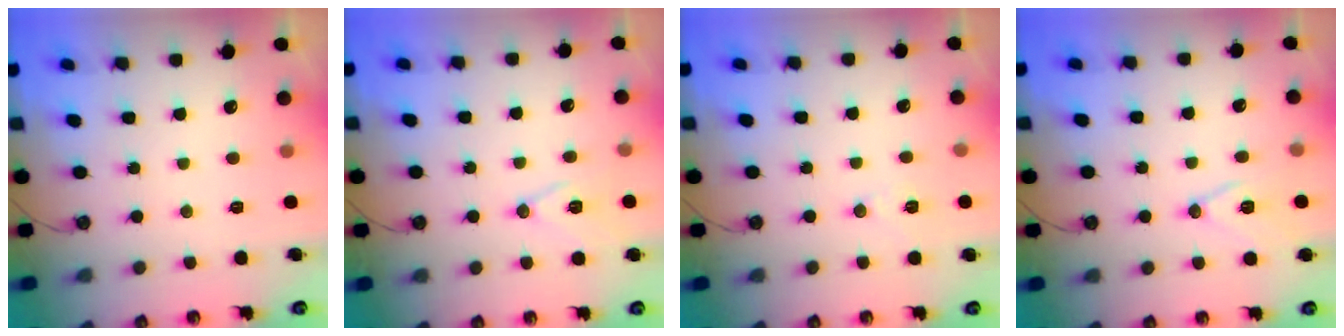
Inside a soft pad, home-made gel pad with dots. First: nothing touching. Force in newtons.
{"total": 10.4, "press": 9.8, "slide": 3.5}
{"total": 7.8, "press": 6.4, "slide": 4.4}
{"total": 11.3, "press": 10.8, "slide": 3.2}